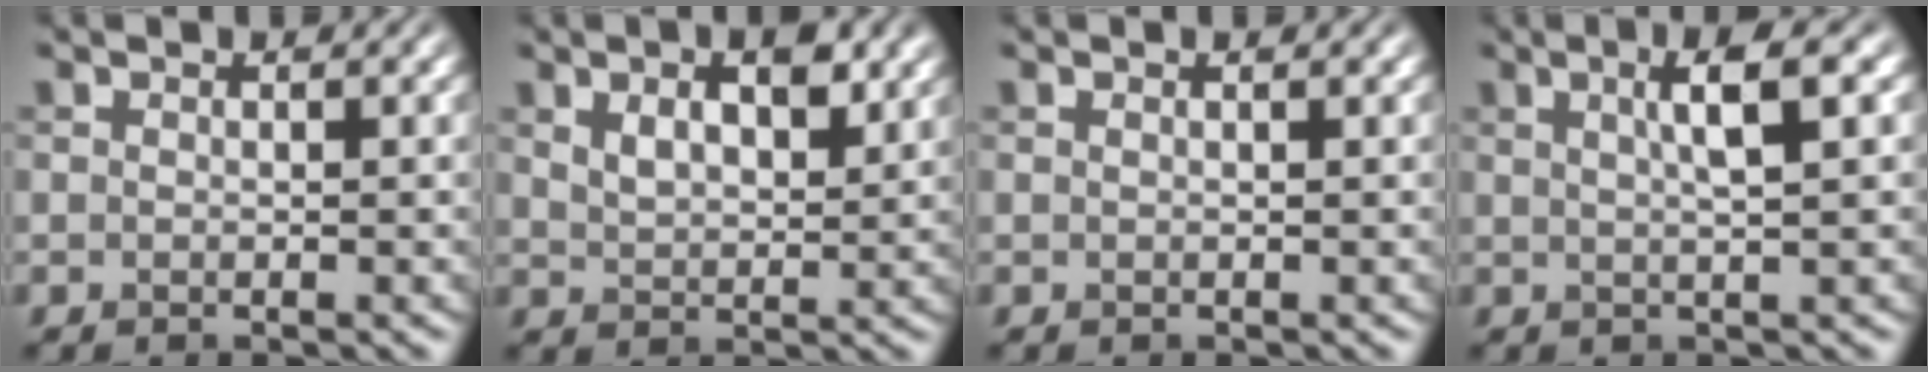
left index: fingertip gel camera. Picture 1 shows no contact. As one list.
[{"total": 4.4, "force": [2.3, 1.8, 3.3], "torque": [-0.062, -0.001, 0.041]}, {"total": 0.7, "force": [0.4, -0.1, 0.5], "torque": [-0.006, 0.000, -0.003]}, {"total": 3.7, "force": [1.1, 0.4, 3.4], "torque": [-0.044, 0.011, 0.014]}]